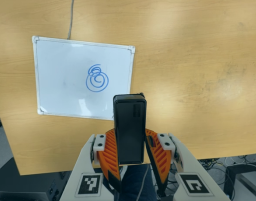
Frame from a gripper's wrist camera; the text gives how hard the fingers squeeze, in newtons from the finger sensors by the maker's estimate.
{"total": 5.8, "left": 5.9, "right": 5.8}